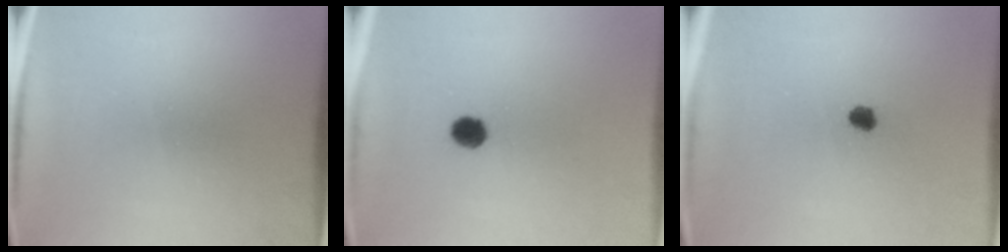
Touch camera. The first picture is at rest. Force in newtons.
{"total": 4.0}
{"total": 2.1}